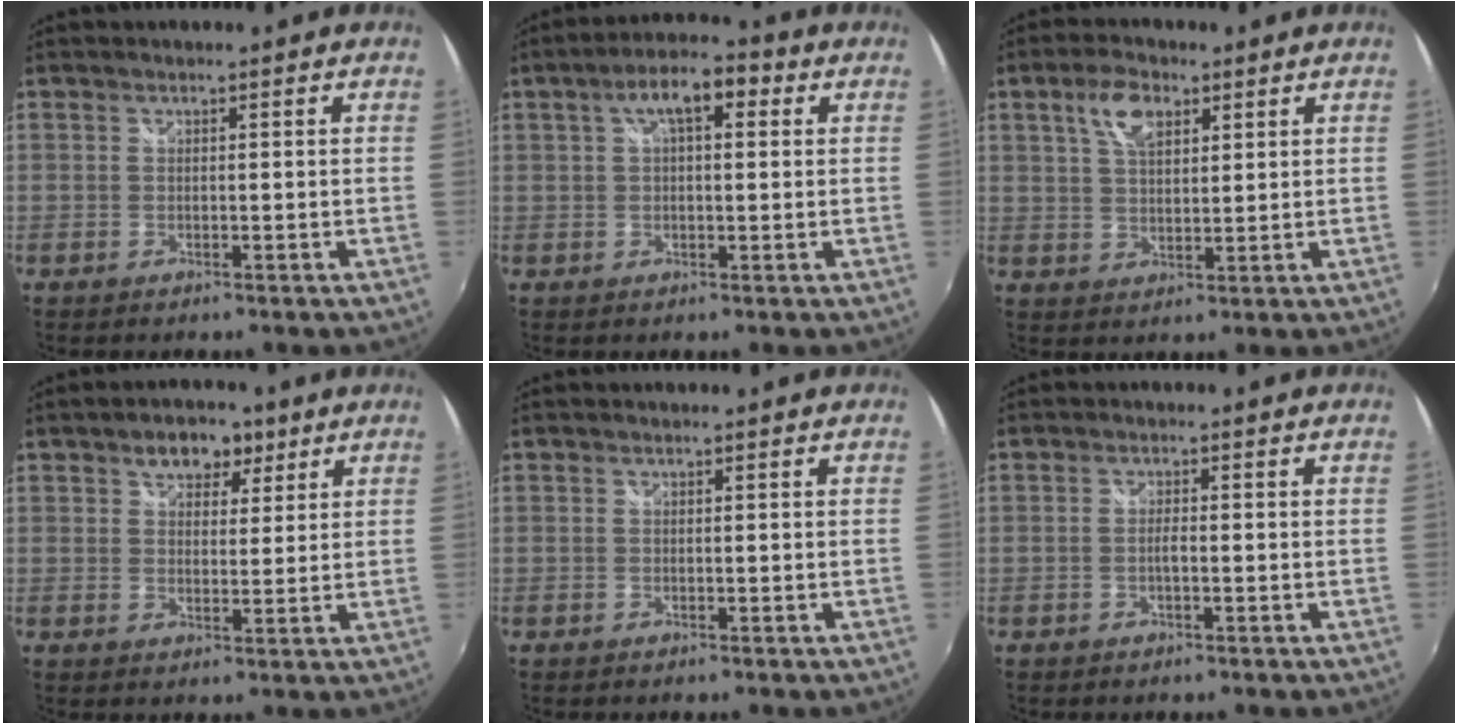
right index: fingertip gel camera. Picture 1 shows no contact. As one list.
[{"total": 7.7, "force": [2.6, 3.3, 6.5], "torque": [-0.112, 0.024, 0.039]}, {"total": 6.7, "force": [3.3, 3.4, 4.7], "torque": [-0.086, 0.014, 0.059]}, {"total": 6.4, "force": [3.7, 4.1, 3.2], "torque": [-0.047, 0.015, 0.055]}, {"total": 0.0}, {"total": 1.3, "force": [-0.5, 0.2, 1.2], "torque": [-0.026, 0.002, -0.009]}]